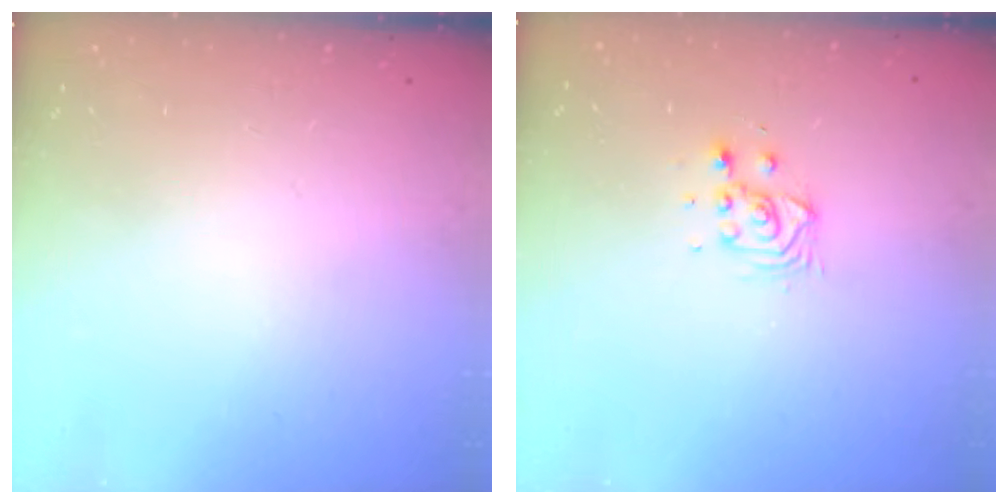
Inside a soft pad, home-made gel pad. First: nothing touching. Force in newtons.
{"total": 3.9, "press": 3.8, "slide": 0.6}